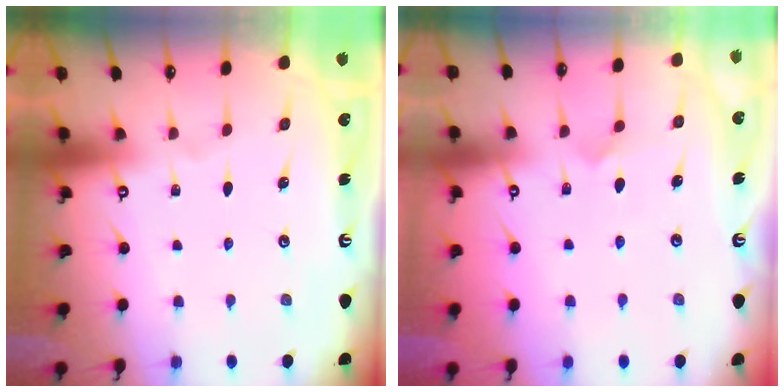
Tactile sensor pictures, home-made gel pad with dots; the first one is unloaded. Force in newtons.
{"total": 5.5, "press": 5.5, "slide": 0.3}